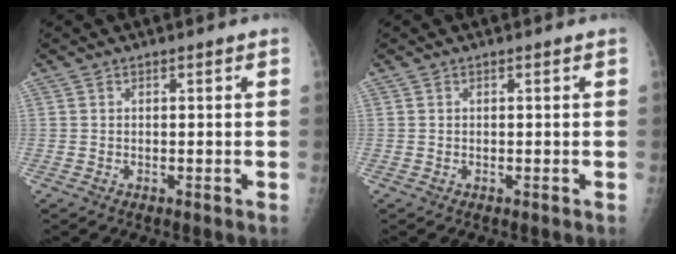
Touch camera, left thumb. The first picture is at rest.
{"total": 0.0}